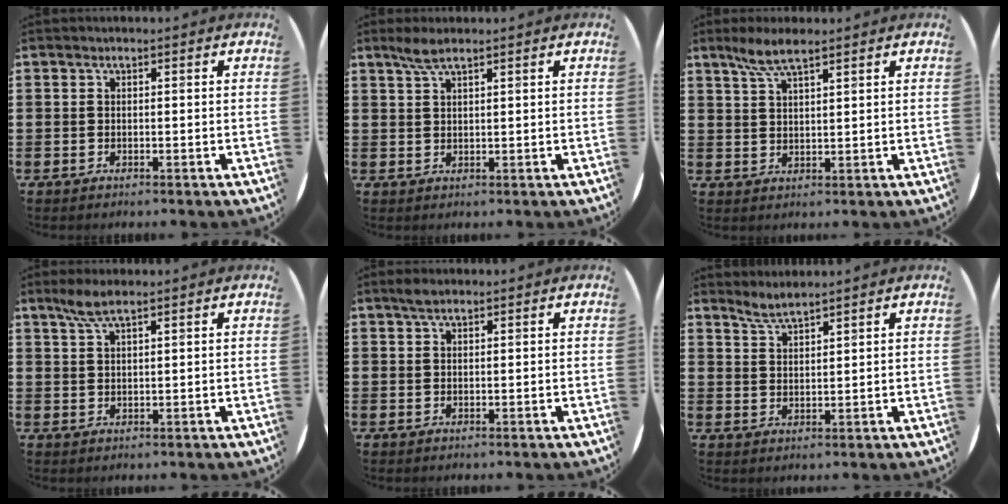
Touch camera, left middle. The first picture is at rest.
{"total": 2.7, "force": [2.0, 0.3, 1.7], "torque": [-0.036, 0.004, 0.036]}
{"total": 4.6, "force": [3.5, 0.8, 2.8], "torque": [-0.064, 0.004, 0.063]}
{"total": 3.5, "force": [2.5, 0.6, 2.4], "torque": [-0.052, 0.005, 0.045]}
{"total": 1.5, "force": [1.1, 0.5, 0.8], "torque": [-0.018, 0.004, 0.020]}
{"total": 2.8, "force": [2.7, 0.0, 0.3], "torque": [-0.012, -0.004, 0.052]}